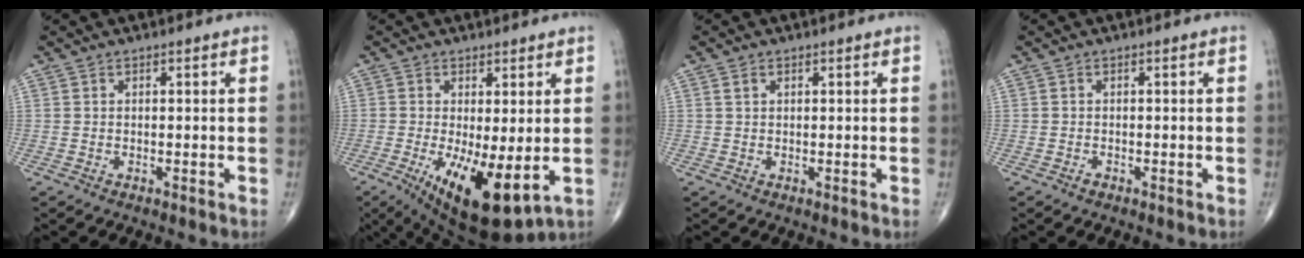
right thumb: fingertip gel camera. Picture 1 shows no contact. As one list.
[{"total": 12.5, "force": [-2.5, 4.4, 11.4], "torque": [-0.187, -0.026, -0.023]}, {"total": 1.1, "force": [0.5, 0.7, 0.7], "torque": [-0.014, 0.004, 0.010]}, {"total": 0.6, "force": [-0.4, 0.4, 0.2], "torque": [-0.002, 0.000, -0.009]}]